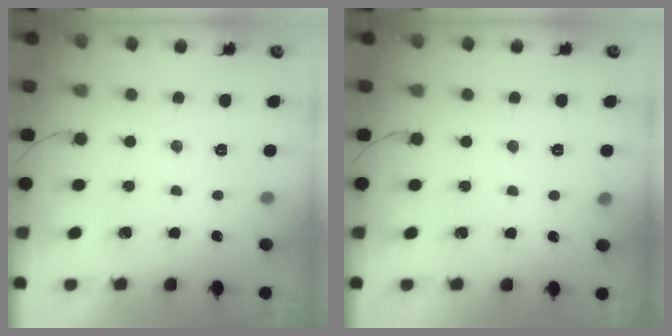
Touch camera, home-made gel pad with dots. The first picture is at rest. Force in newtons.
{"total": 8.0, "press": 4.1, "slide": 6.9}